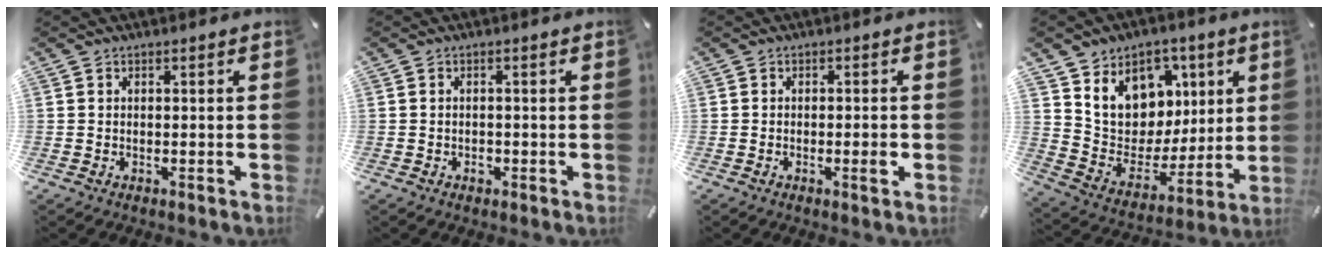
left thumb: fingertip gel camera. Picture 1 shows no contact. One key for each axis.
{"total": 1.2, "fx": -0.4, "fy": 0.9, "fz": 0.8, "tx": -0.016, "ty": 0.002, "tz": -0.008}
{"total": 2.3, "fx": -0.7, "fy": 0.5, "fz": 2.1, "tx": -0.037, "ty": 0.002, "tz": -0.014}
{"total": 13.2, "fx": 5.5, "fy": 11.4, "fz": 3.8, "tx": -0.065, "ty": -0.045, "tz": 0.110}